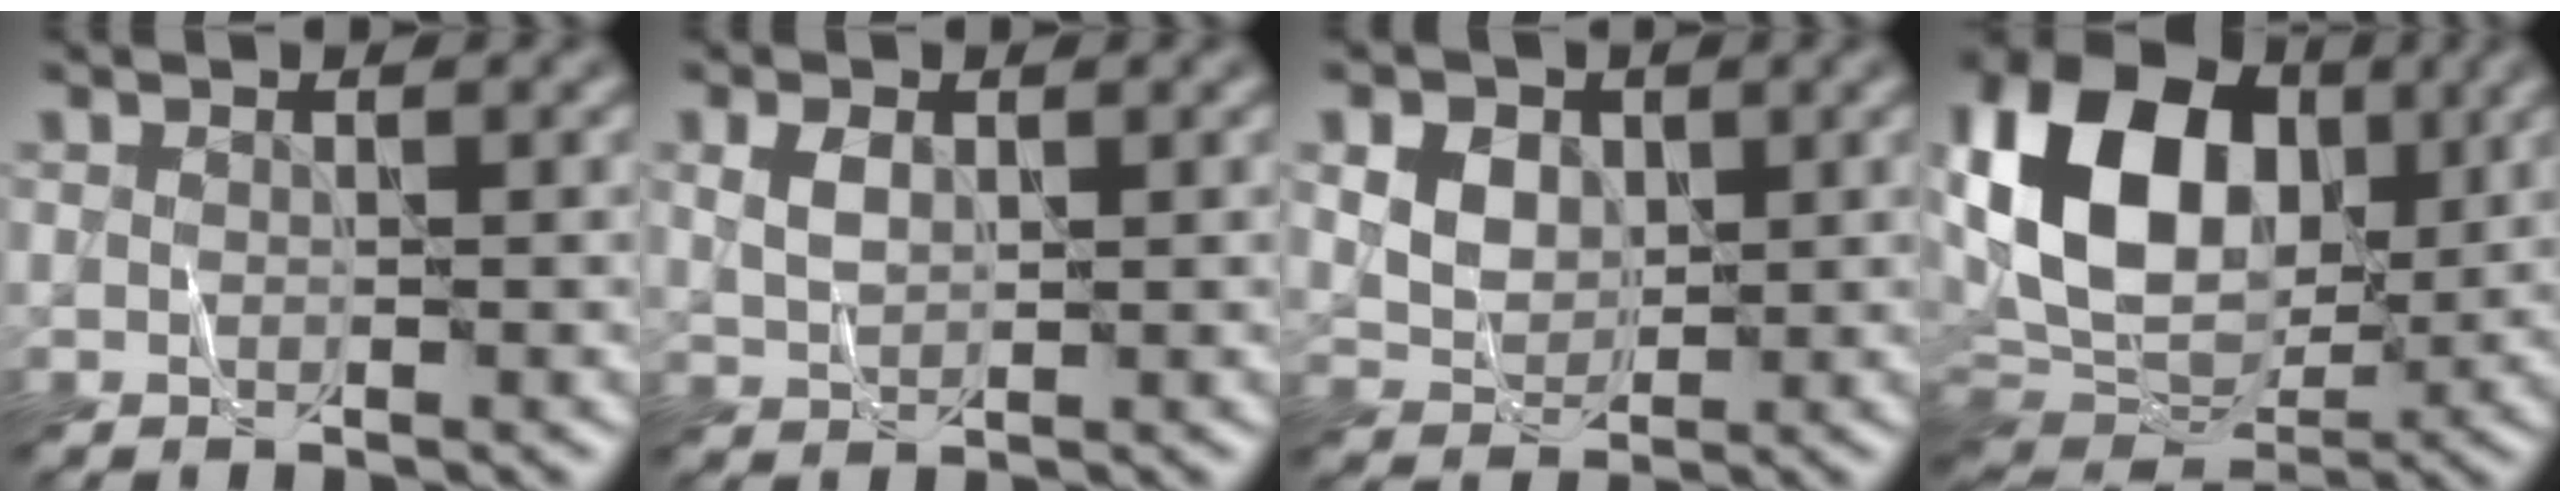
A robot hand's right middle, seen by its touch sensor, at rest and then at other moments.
{"total": 2.1, "force": [0.7, 1.3, 1.4], "torque": [-0.035, 0.002, 0.018]}
{"total": 7.2, "force": [3.0, 5.4, 3.7], "torque": [-0.079, 0.028, 0.042]}
{"total": 14.1, "force": [2.9, 10.0, 9.5], "torque": [-0.179, 0.017, 0.047]}